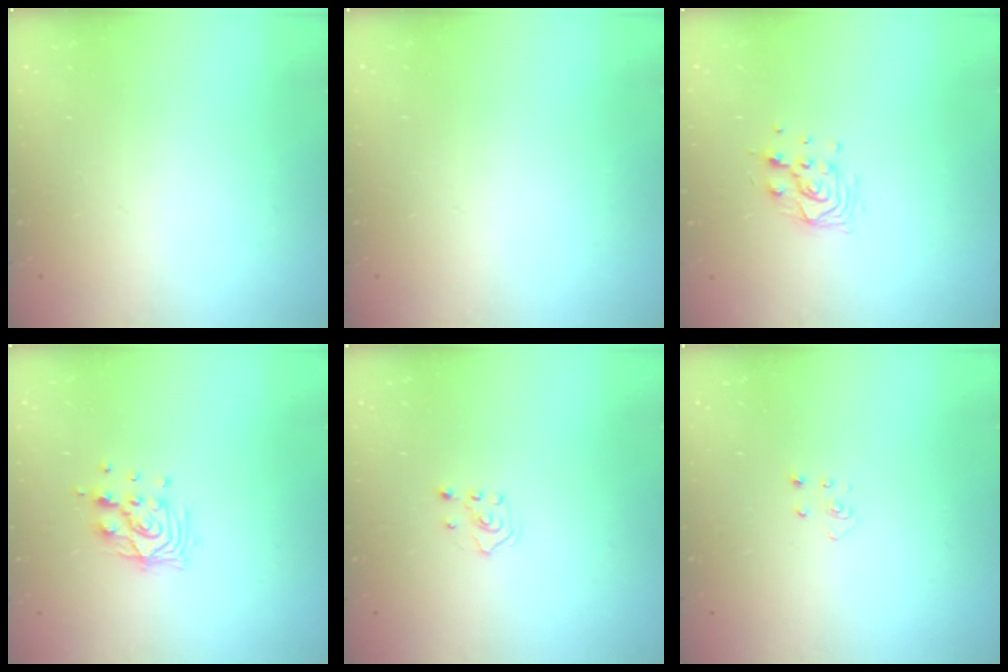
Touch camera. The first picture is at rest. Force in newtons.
{"total": 0.0}
{"total": 9.0, "press": 8.9, "slide": 1.5}
{"total": 10.3, "press": 10.3, "slide": 0.9}
{"total": 2.4, "press": 2.2, "slide": 0.8}
{"total": 3.1, "press": 3.1, "slide": 0.2}